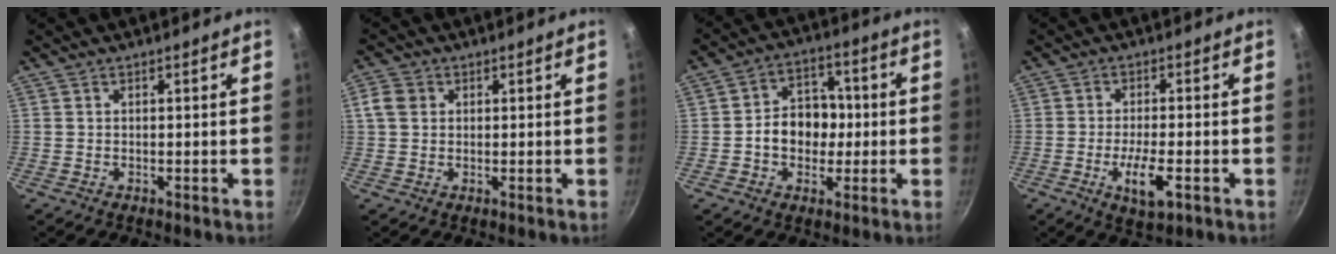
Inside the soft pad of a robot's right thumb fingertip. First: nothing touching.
{"total": 3.9, "force": [0.9, 3.3, 2.0], "torque": [-0.026, 0.007, 0.012]}
{"total": 10.0, "force": [-0.8, 7.9, 6.0], "torque": [-0.052, 0.020, -0.025]}
{"total": 7.1, "force": [-2.6, 2.3, 6.3], "torque": [-0.106, 0.006, -0.043]}